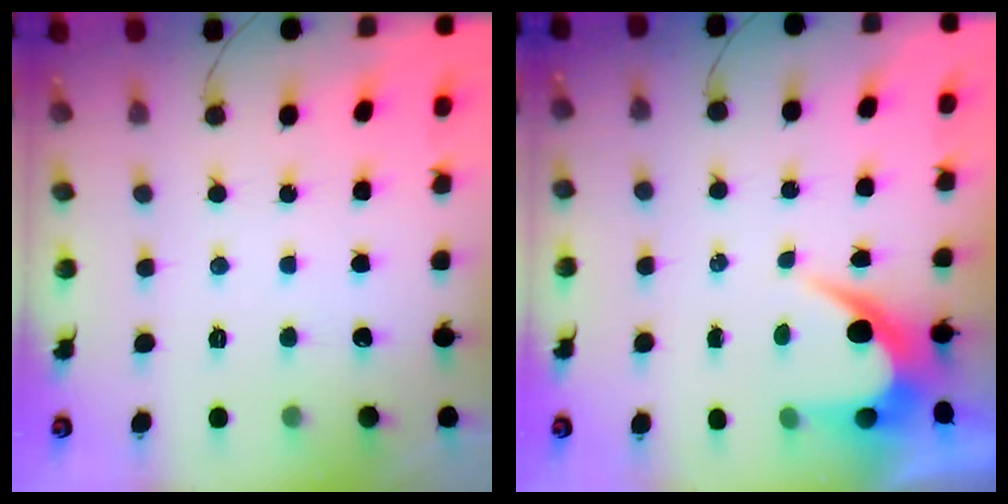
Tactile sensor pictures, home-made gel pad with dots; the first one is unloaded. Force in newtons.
{"total": 6.1, "press": 6.1, "slide": 0.3}